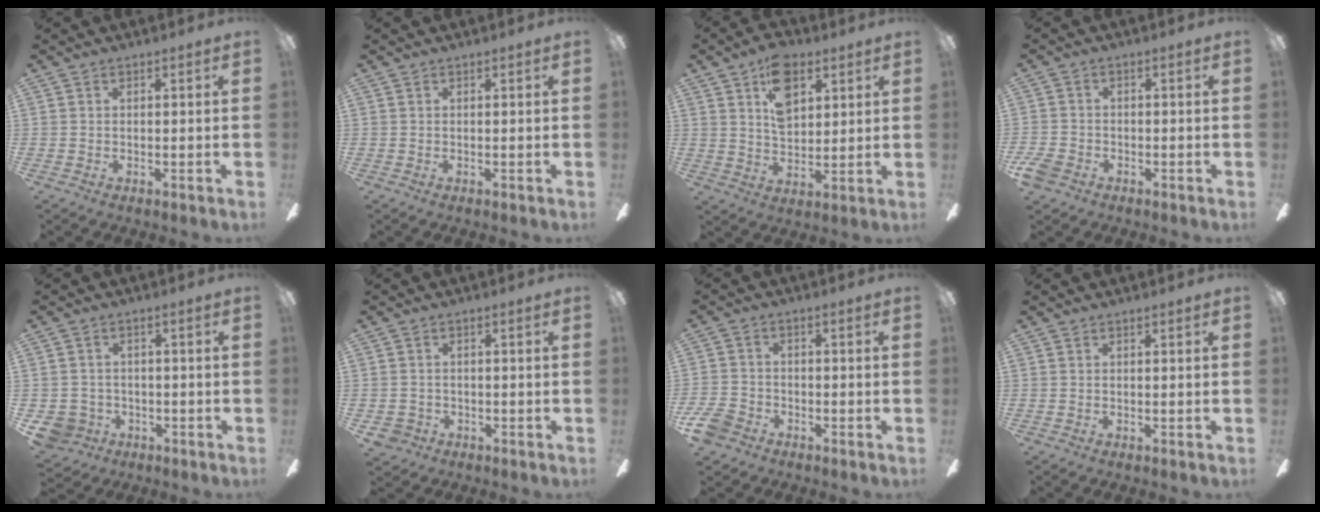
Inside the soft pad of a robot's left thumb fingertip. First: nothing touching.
{"total": 0.0}
{"total": 11.2, "force": [5.8, 6.8, 6.7], "torque": [-0.098, -0.011, 0.102]}
{"total": 4.1, "force": [-2.3, 2.8, 1.9], "torque": [-0.053, 0.007, -0.048]}
{"total": 5.4, "force": [-2.3, 4.8, 1.2], "torque": [-0.050, 0.014, -0.045]}
{"total": 3.1, "force": [-1.6, 2.5, 0.7], "torque": [-0.026, 0.004, -0.034]}
{"total": 6.2, "force": [-3.9, 4.1, 2.6], "torque": [-0.065, 0.018, -0.076]}
{"total": 0.0}